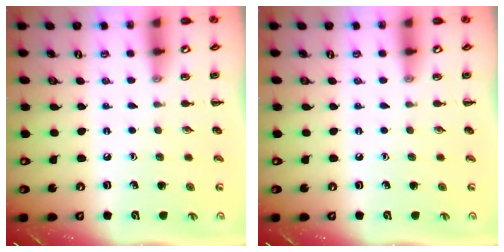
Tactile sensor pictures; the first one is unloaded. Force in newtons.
{"total": 0.0}